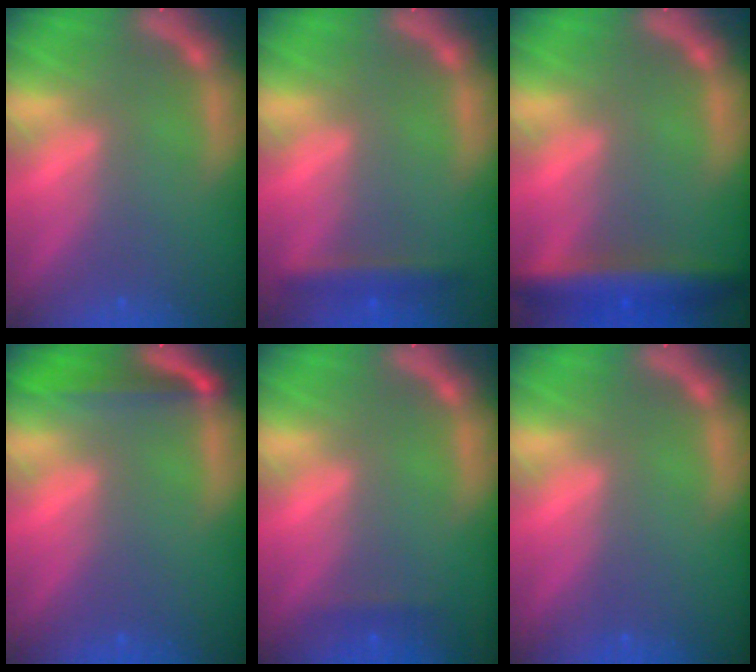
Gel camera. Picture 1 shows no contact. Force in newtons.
{"total": 2.4}
{"total": 6.0}
{"total": 4.0}
{"total": 0.9}
{"total": 0.0}